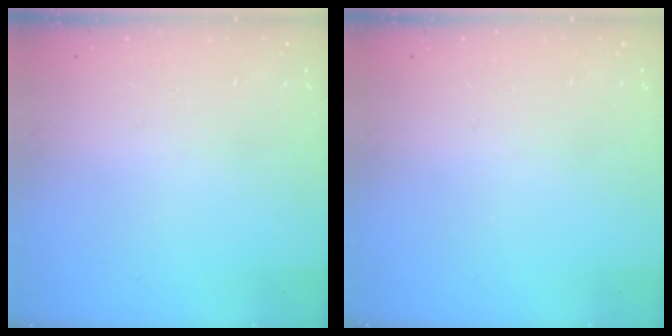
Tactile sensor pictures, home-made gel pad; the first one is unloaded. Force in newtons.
{"total": 0.0}